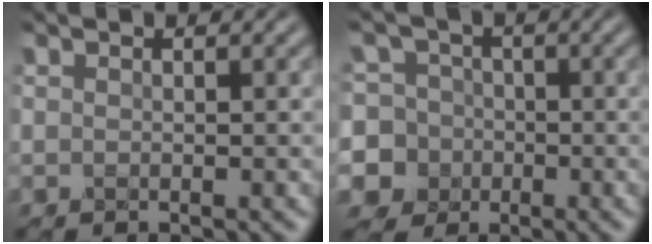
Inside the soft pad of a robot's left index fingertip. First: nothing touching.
{"total": 11.6, "force": [-3.0, 10.9, 2.6], "torque": [-0.086, 0.009, -0.080]}